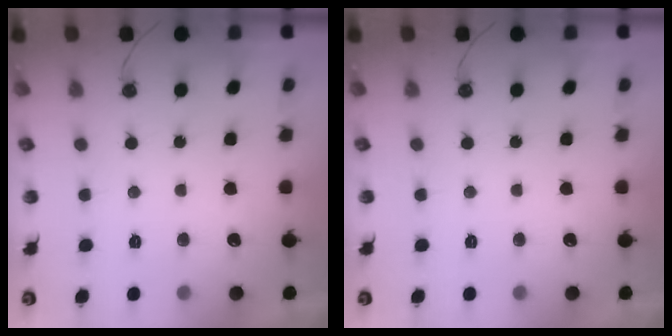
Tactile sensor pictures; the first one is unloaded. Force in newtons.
{"total": 0.0}